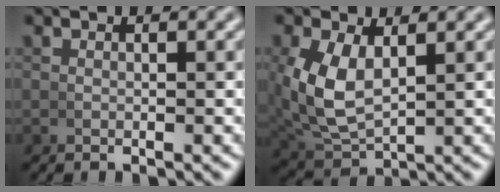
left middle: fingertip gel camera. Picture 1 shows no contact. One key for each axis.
{"total": 5.6, "fx": 0.9, "fy": 3.7, "fz": 4.1, "tx": -0.105, "ty": -0.013, "tz": 0.035}